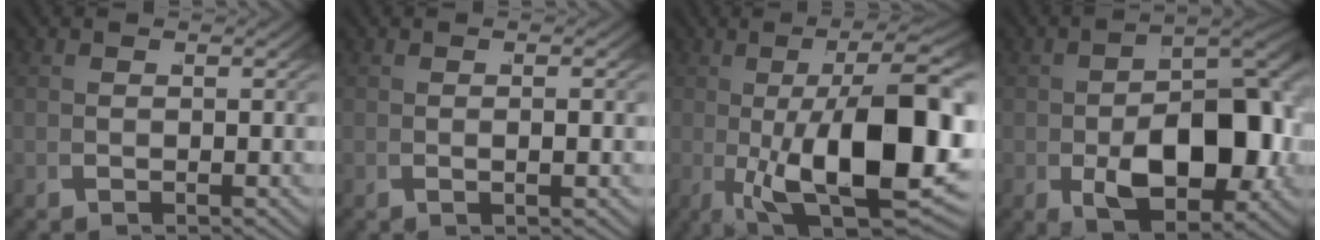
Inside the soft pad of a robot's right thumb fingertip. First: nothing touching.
{"total": 0.9, "force": [0.1, 0.2, 0.9], "torque": [-0.020, 0.003, 0.003]}
{"total": 17.5, "force": [-2.4, 7.7, 15.5], "torque": [-0.282, -0.043, 0.000]}
{"total": 12.8, "force": [-1.6, 7.2, 10.5], "torque": [-0.183, -0.029, -0.004]}